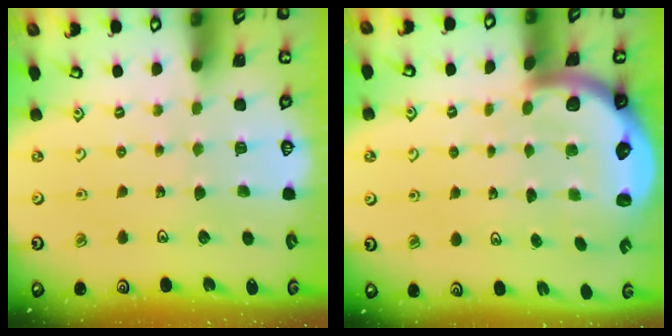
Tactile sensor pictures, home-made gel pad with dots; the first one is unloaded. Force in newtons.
{"total": 4.3, "press": 4.2, "slide": 1.1}